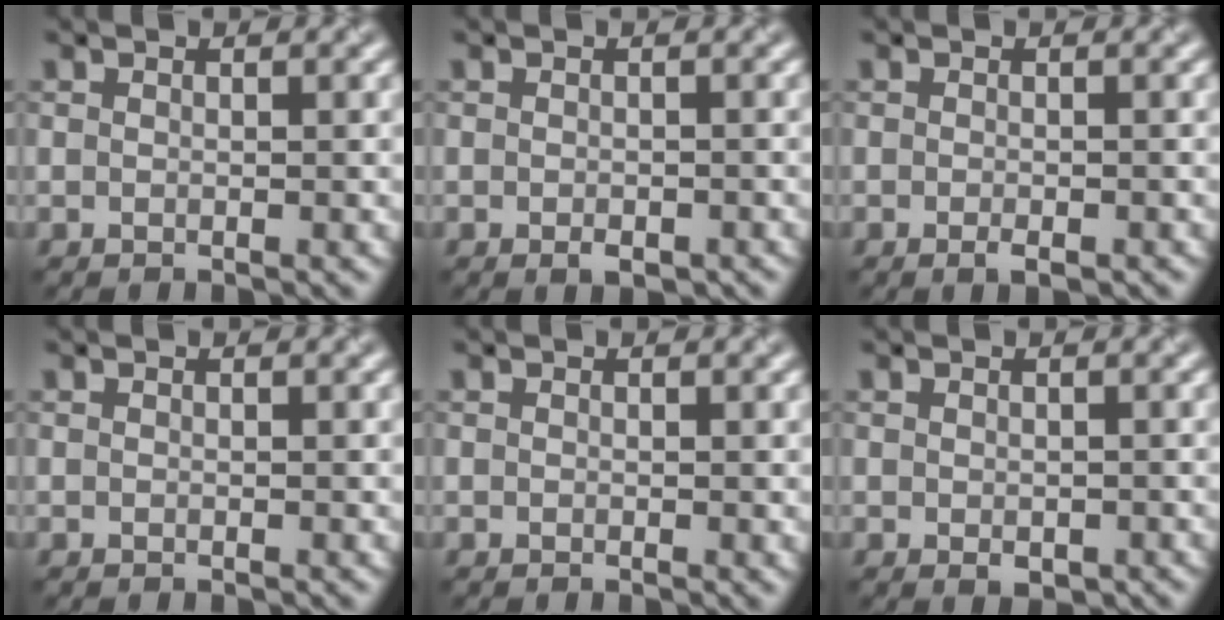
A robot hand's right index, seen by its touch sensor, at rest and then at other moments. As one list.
[{"total": 1.1, "force": [-0.6, 0.7, 0.6], "torque": [-0.010, 0.000, -0.006]}, {"total": 0.7, "force": [-0.5, 0.2, 0.4], "torque": [-0.011, -0.002, -0.008]}, {"total": 0.0}, {"total": 0.5, "force": [0.2, 0.2, 0.4], "torque": [-0.005, -0.003, 0.005]}, {"total": 0.8, "force": [-0.2, 0.7, 0.3], "torque": [-0.006, -0.001, 0.001]}]